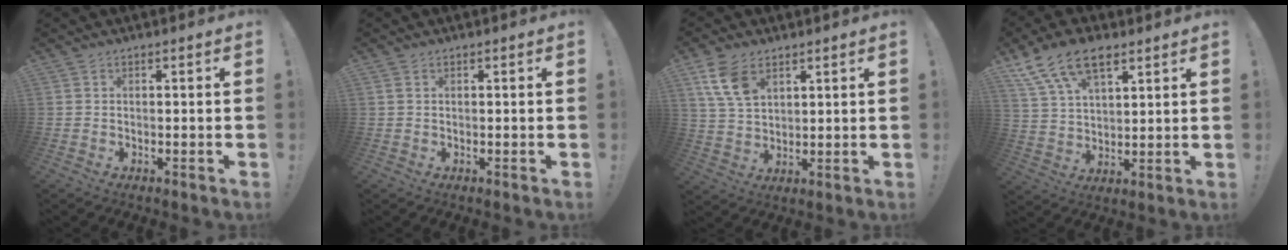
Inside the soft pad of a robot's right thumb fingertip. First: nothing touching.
{"total": 0.7, "force": [0.3, 0.5, 0.5], "torque": [-0.013, 0.005, 0.006]}
{"total": 9.6, "force": [5.1, 5.8, 5.7], "torque": [-0.112, -0.013, 0.101]}
{"total": 13.3, "force": [8.1, 6.6, 8.2], "torque": [-0.152, -0.035, 0.150]}